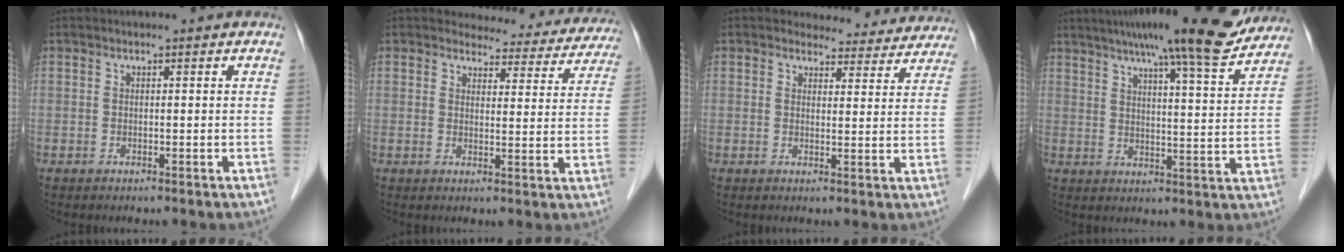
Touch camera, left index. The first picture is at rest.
{"total": 13.5, "force": [12.6, 4.3, 1.9], "torque": [0.012, -0.024, 0.120]}
{"total": 11.3, "force": [10.5, 3.7, 1.3], "torque": [0.014, -0.008, 0.103]}
{"total": 18.6, "force": [15.4, 1.4, 10.4], "torque": [-0.153, 0.009, 0.203]}